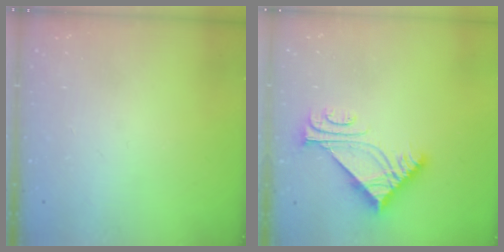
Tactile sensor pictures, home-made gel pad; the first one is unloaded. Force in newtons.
{"total": 7.0, "press": 6.9, "slide": 0.8}